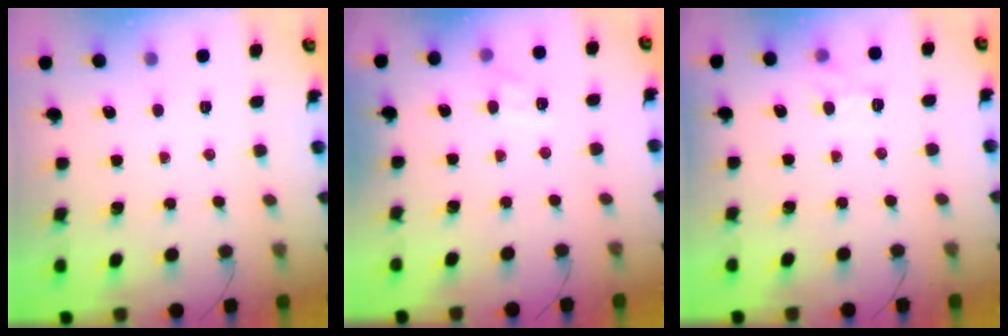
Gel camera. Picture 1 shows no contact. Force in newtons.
{"total": 6.3, "press": 6.1, "slide": 1.5}
{"total": 8.1, "press": 7.8, "slide": 2.2}